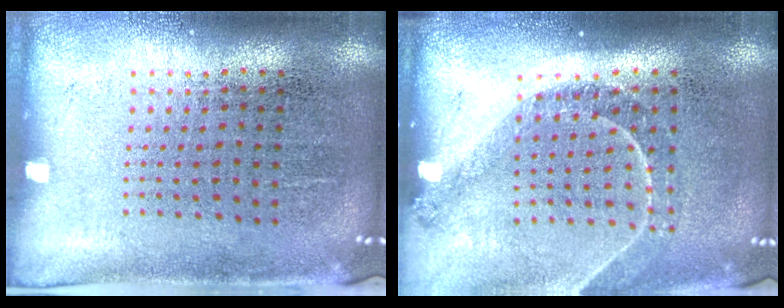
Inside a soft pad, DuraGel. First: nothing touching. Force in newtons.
{"total": 1.2, "press": 1.2, "slide": 0.2}